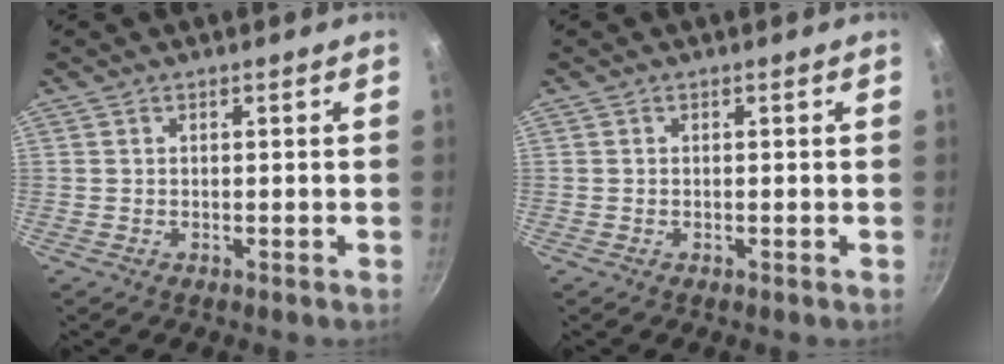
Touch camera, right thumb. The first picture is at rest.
{"total": 0.0}